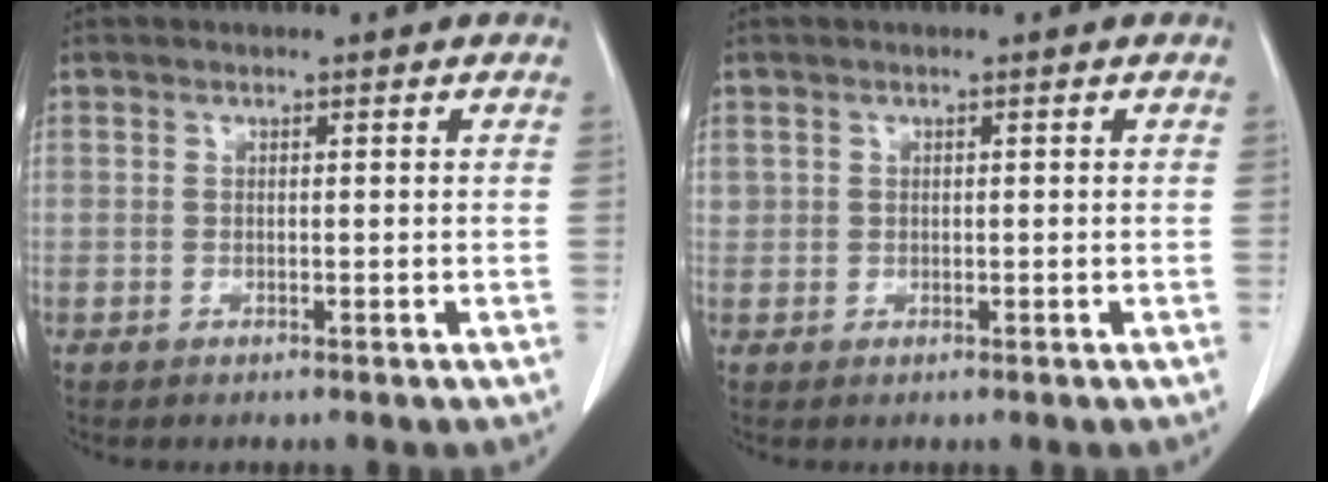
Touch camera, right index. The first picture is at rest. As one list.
[{"total": 0.8, "force": [0.3, 0.8, 0.1], "torque": [0.010, 0.003, 0.002]}]